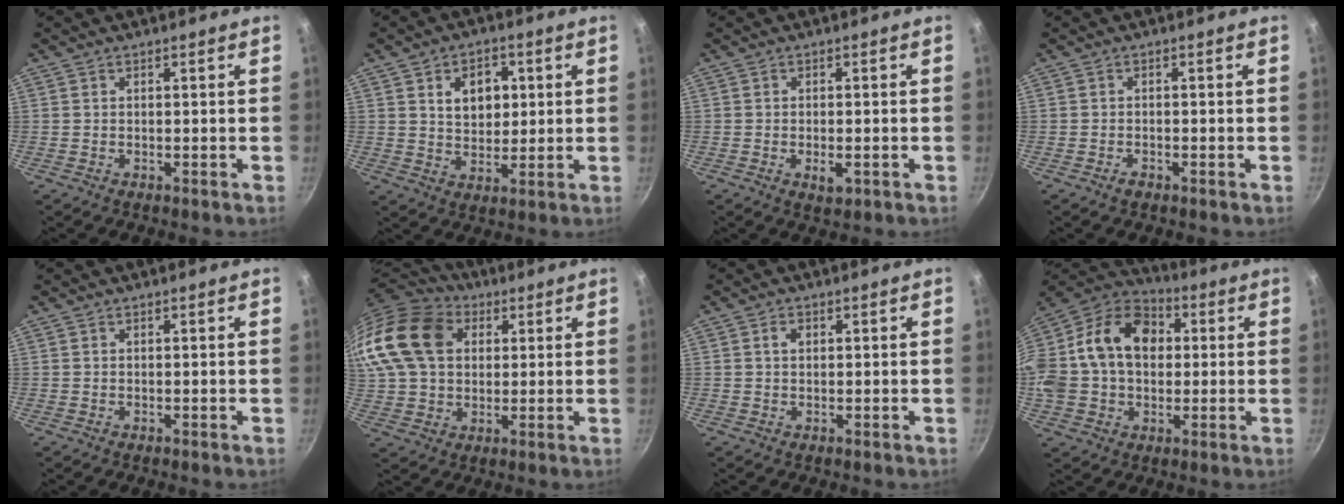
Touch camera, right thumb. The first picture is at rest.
{"total": 8.4, "force": [2.4, 6.1, 5.3], "torque": [-0.052, -0.006, 0.040]}
{"total": 3.0, "force": [-0.9, 1.4, 2.5], "torque": [-0.039, 0.000, -0.012]}
{"total": 1.2, "force": [-0.8, 0.4, 0.7], "torque": [-0.019, 0.008, -0.016]}
{"total": 0.0}
{"total": 21.3, "force": [6.2, 15.7, 12.9], "torque": [-0.262, 0.019, 0.107]}
{"total": 1.7, "force": [0.5, 1.2, 1.1], "torque": [-0.013, 0.004, 0.008]}
{"total": 22.4, "force": [2.3, 16.5, 14.9], "torque": [-0.264, 0.048, 0.026]}